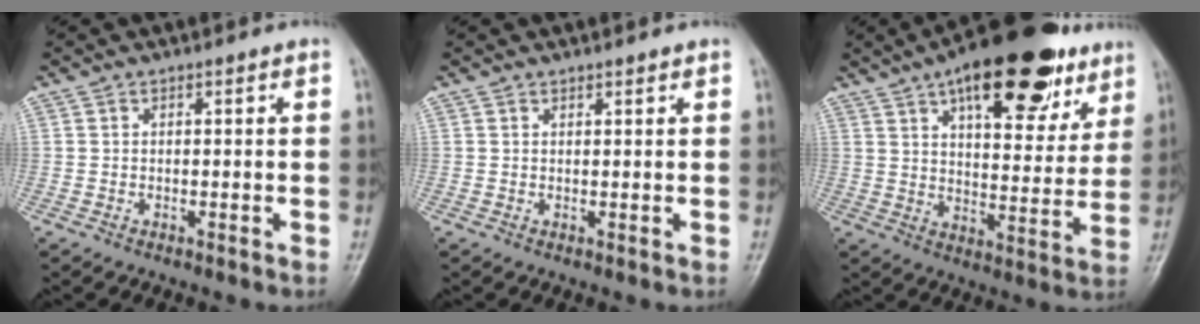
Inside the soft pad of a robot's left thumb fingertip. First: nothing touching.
{"total": 0.8, "force": [0.7, 0.2, 0.2], "torque": [-0.003, -0.005, 0.012]}
{"total": 23.7, "force": [13.6, 10.2, 16.5], "torque": [-0.203, -0.025, 0.204]}